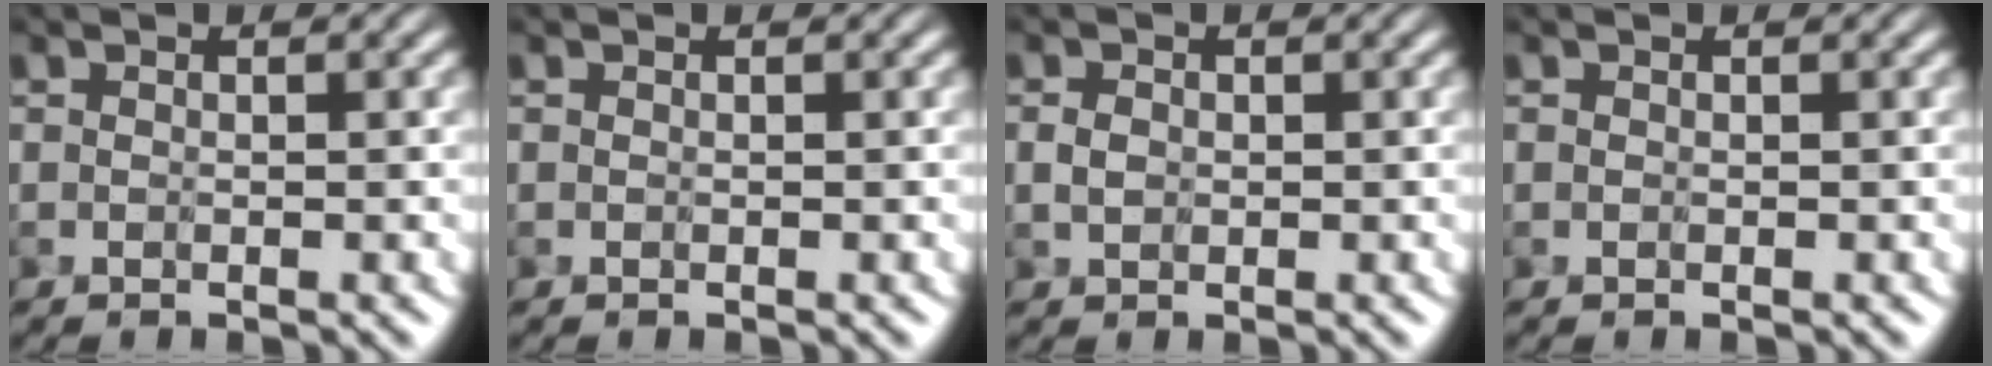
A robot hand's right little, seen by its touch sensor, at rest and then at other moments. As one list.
[{"total": 0.0}, {"total": 1.4, "force": [-0.1, 1.1, 0.9], "torque": [-0.020, 0.003, -0.001]}, {"total": 0.0}]